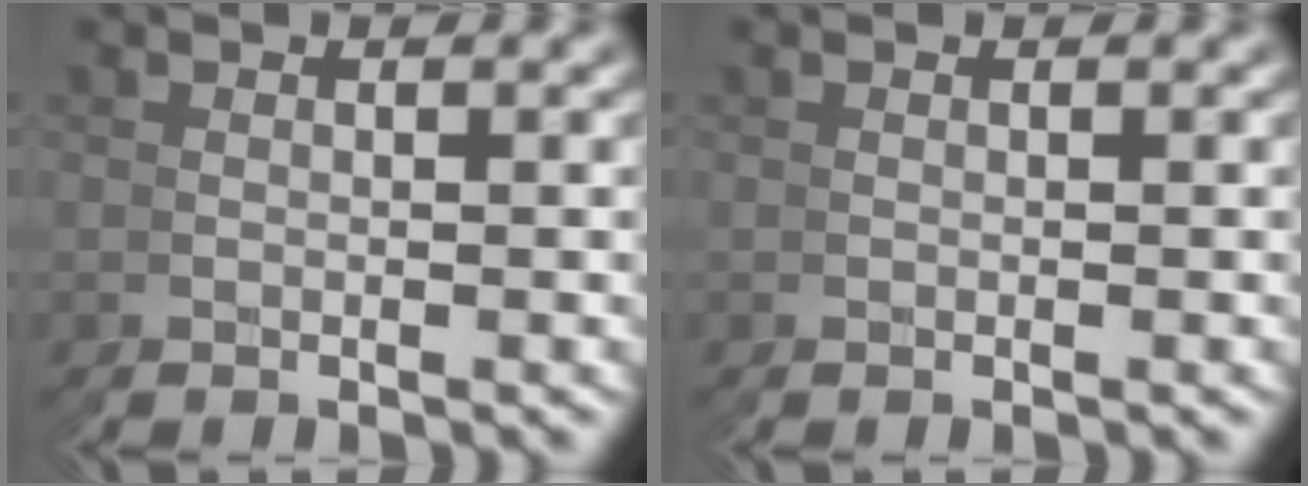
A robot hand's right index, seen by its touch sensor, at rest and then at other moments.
{"total": 0.0}